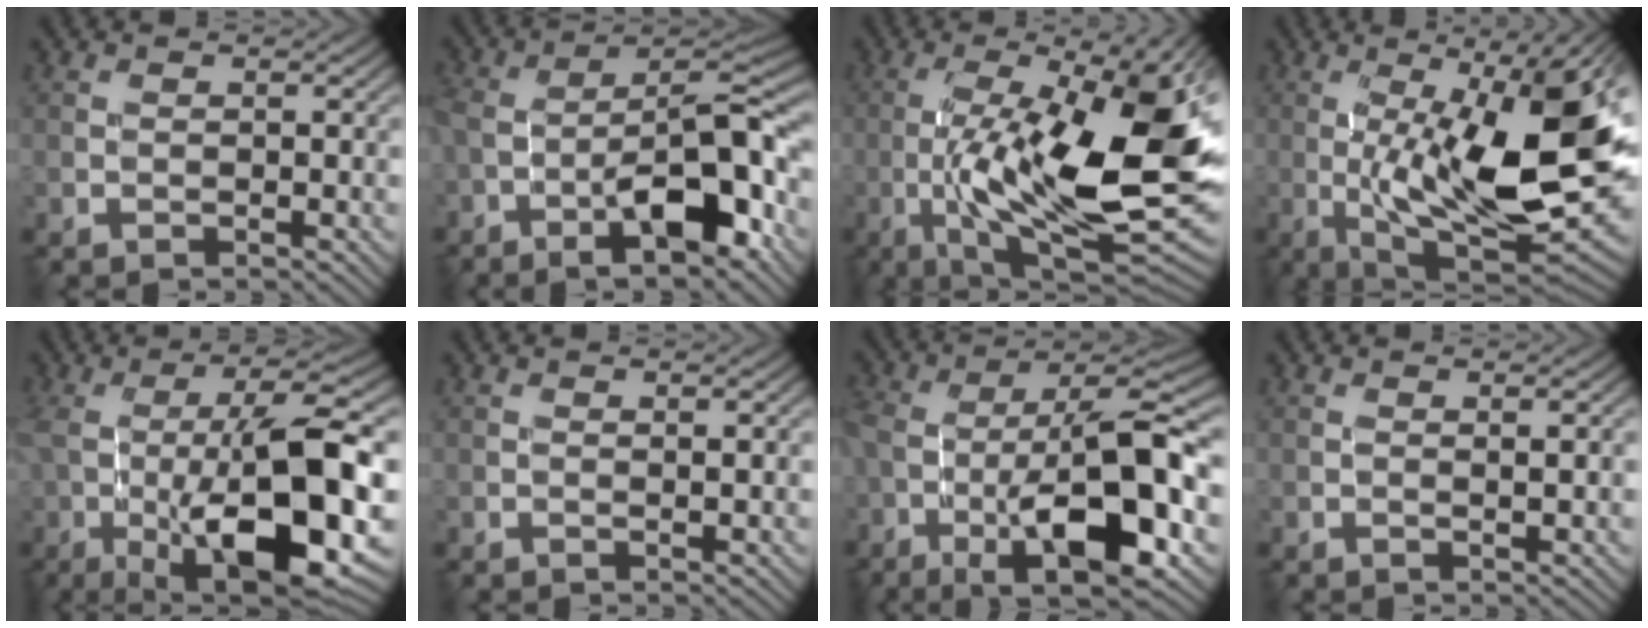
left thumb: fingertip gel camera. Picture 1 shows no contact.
{"total": 13.3, "force": [-6.6, 4.7, 10.5], "torque": [-0.158, 0.004, -0.115]}
{"total": 17.2, "force": [-2.4, 5.1, 16.2], "torque": [-0.276, 0.003, -0.039]}
{"total": 17.4, "force": [-0.7, 5.6, 16.4], "torque": [-0.257, -0.006, -0.004]}
{"total": 17.1, "force": [-4.0, 5.2, 15.8], "torque": [-0.262, 0.005, -0.062]}
{"total": 0.7, "force": [0.2, 0.1, 0.6], "torque": [-0.013, 0.001, 0.003]}
{"total": 16.1, "force": [-5.7, 5.4, 14.0], "torque": [-0.242, 0.008, -0.096]}
{"total": 1.3, "force": [0.2, 0.2, 1.3], "torque": [-0.023, 0.002, 0.002]}